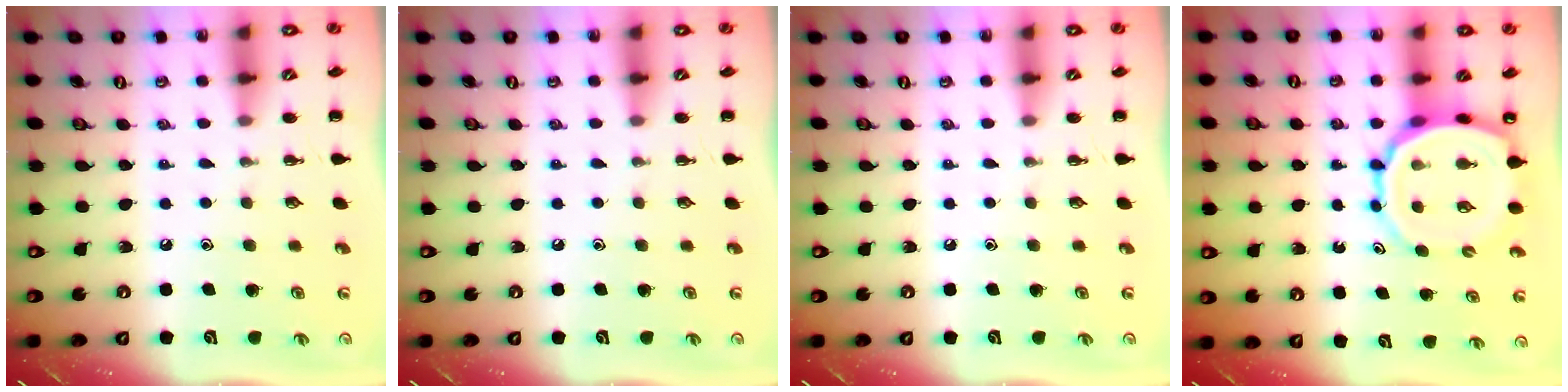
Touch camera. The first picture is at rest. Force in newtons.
{"total": 0.0}
{"total": 0.0}
{"total": 11.6, "press": 11.0, "slide": 3.8}